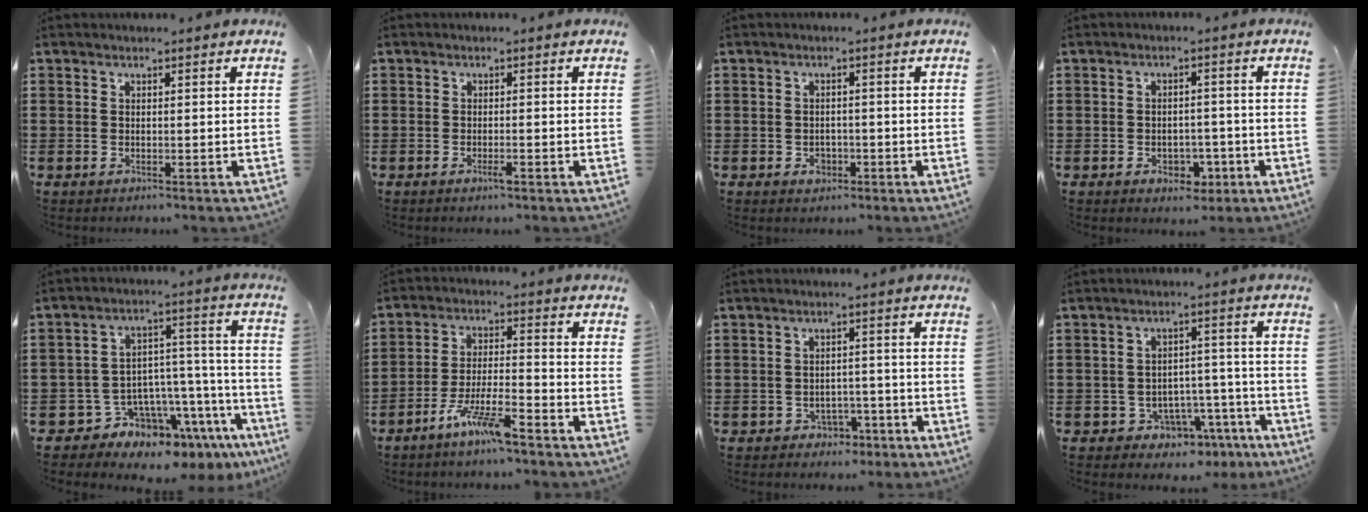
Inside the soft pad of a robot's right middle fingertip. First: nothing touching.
{"total": 1.3, "force": [-0.8, 0.1, 1.1], "torque": [-0.019, -0.004, -0.013]}
{"total": 1.8, "force": [-0.7, 1.3, 0.9], "torque": [-0.020, 0.002, -0.017]}
{"total": 3.2, "force": [-1.8, 2.2, 1.6], "torque": [-0.024, 0.000, -0.037]}
{"total": 9.3, "force": [-7.8, 4.7, 1.9], "torque": [-0.042, 0.016, -0.142]}
{"total": 7.6, "force": [-5.3, 1.1, 5.3], "torque": [-0.117, -0.006, -0.103]}
{"total": 2.6, "force": [-2.2, 1.3, 0.3], "torque": [-0.014, 0.002, -0.049]}
{"total": 4.6, "force": [-3.8, 2.5, 0.8], "torque": [-0.024, 0.018, -0.073]}